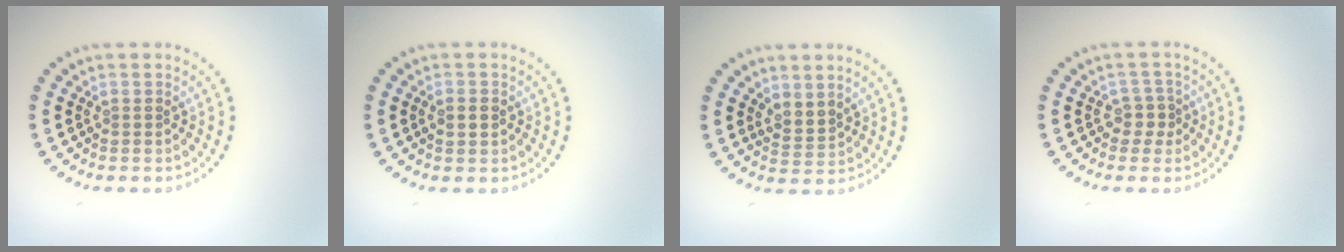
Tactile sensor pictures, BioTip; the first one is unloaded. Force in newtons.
{"total": 1.4, "press": 1.4, "slide": 0.0}
{"total": 1.8, "press": 1.4, "slide": 1.1}
{"total": 1.7, "press": 1.3, "slide": 1.0}